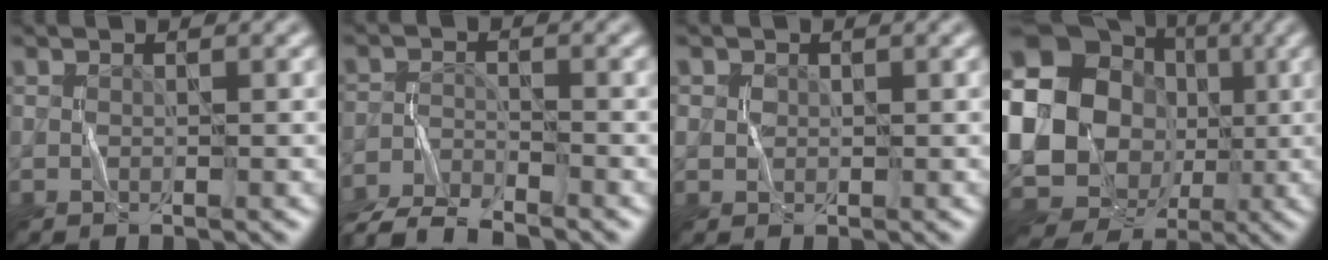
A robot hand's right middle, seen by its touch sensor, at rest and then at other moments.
{"total": 5.8, "force": [-5.4, 0.9, 1.8], "torque": [-0.038, -0.014, -0.107]}
{"total": 1.2, "force": [0.3, 1.1, 0.4], "torque": [-0.004, 0.001, 0.007]}
{"total": 23.3, "force": [-1.5, 21.0, 9.8], "torque": [-0.204, 0.017, -0.075]}